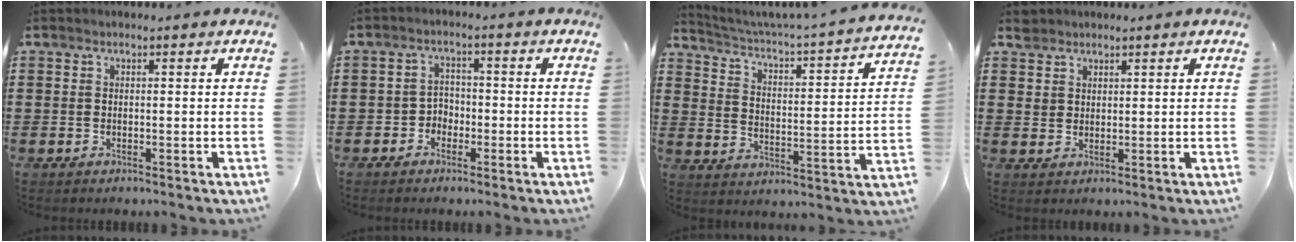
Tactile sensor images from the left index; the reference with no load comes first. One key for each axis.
{"total": 2.4, "fx": -1.5, "fy": 1.8, "fz": 0.5, "tx": -0.018, "ty": 0.006, "tz": -0.036}
{"total": 1.8, "fx": 1.2, "fy": -0.2, "fz": 1.3, "tx": -0.041, "ty": -0.032, "tz": 0.006}
{"total": 3.0, "fx": 2.3, "fy": 1.9, "fz": 0.0, "tx": -0.003, "ty": 0.005, "tz": 0.043}